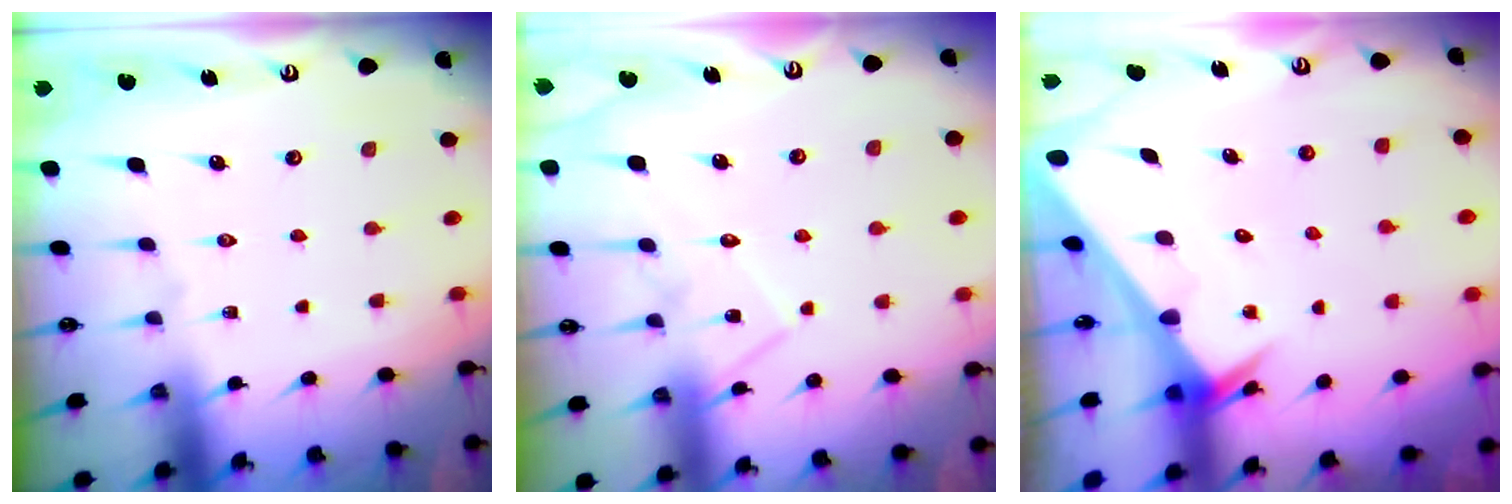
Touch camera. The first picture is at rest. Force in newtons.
{"total": 10.8, "press": 10.8, "slide": 0.7}
{"total": 2.6, "press": 2.6, "slide": 0.1}